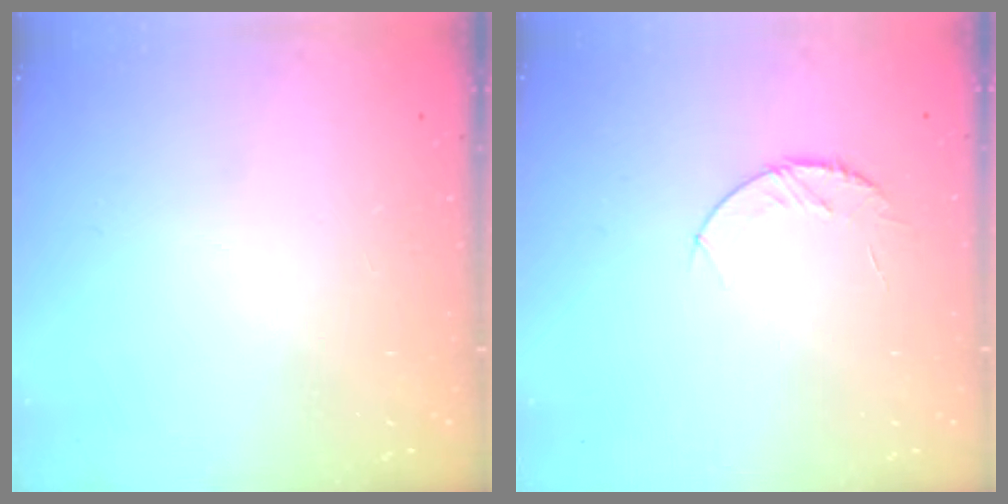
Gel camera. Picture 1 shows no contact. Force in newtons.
{"total": 5.3, "press": 5.3, "slide": 0.6}